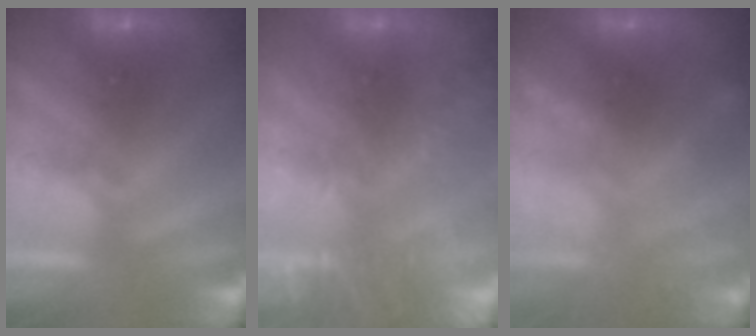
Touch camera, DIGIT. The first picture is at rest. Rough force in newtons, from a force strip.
{"total": 5.8}
{"total": 1.6}